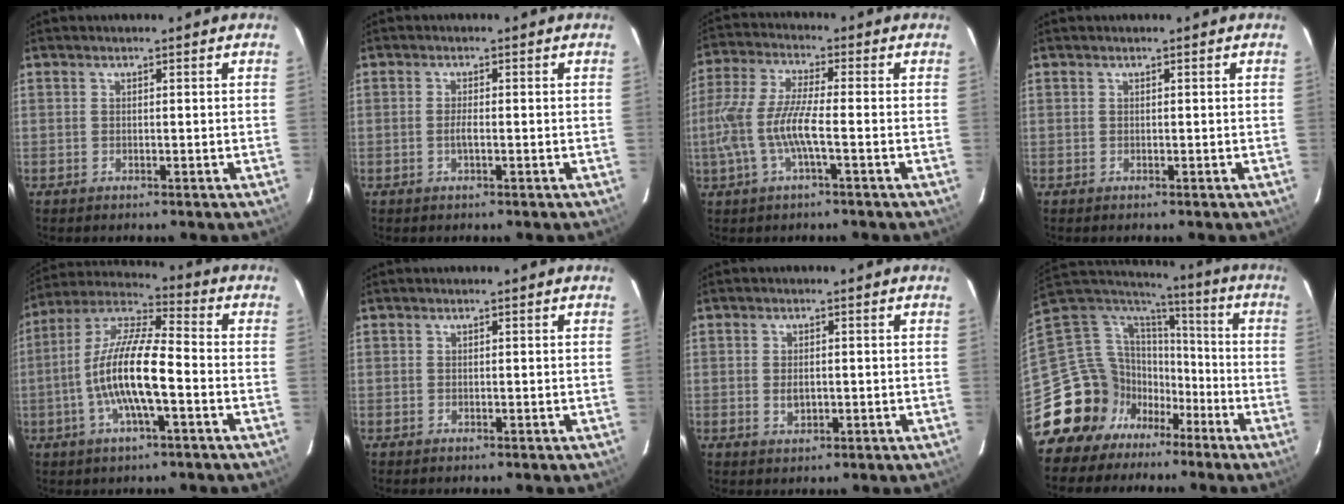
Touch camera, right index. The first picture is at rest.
{"total": 1.5, "force": [-0.5, 0.3, 1.4], "torque": [-0.028, -0.002, -0.010]}
{"total": 10.6, "force": [-2.7, 1.5, 10.2], "torque": [-0.219, -0.005, -0.049]}
{"total": 0.0}
{"total": 13.8, "force": [-3.5, 3.1, 13.0], "torque": [-0.255, 0.000, -0.071]}
{"total": 0.0}
{"total": 2.5, "force": [-0.3, 1.7, 1.8], "torque": [-0.032, -0.003, -0.003]}
{"total": 16.9, "force": [-10.1, 13.2, 3.4], "torque": [-0.094, 0.052, -0.177]}